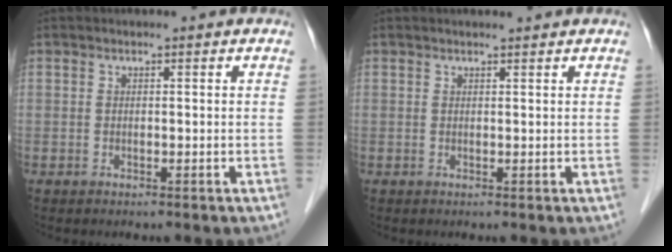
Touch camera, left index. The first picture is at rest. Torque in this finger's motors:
{"motor_torque": [0.84, -0.71, 0.02, 0.00]}